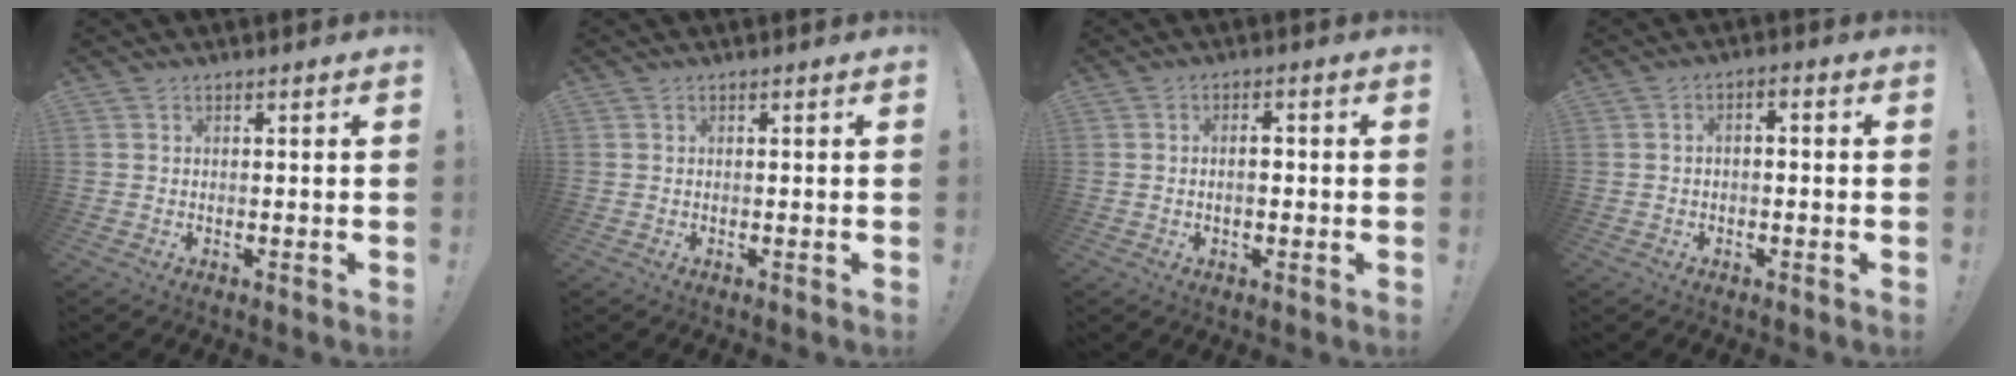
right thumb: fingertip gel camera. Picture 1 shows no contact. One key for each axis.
{"total": 0.0}
{"total": 3.0, "fx": -0.3, "fy": 1.6, "fz": 2.5, "tx": -0.031, "ty": 0.004, "tz": -0.010}
{"total": 2.1, "fx": -1.4, "fy": 0.9, "fz": 1.3, "tx": -0.018, "ty": 0.011, "tz": -0.025}